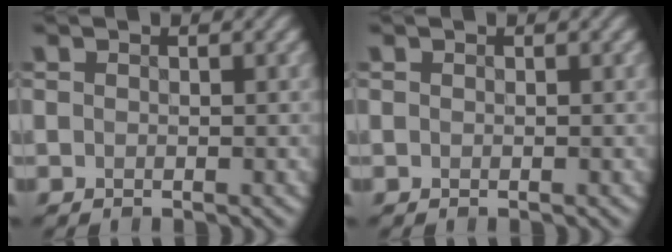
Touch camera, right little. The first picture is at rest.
{"total": 0.0}